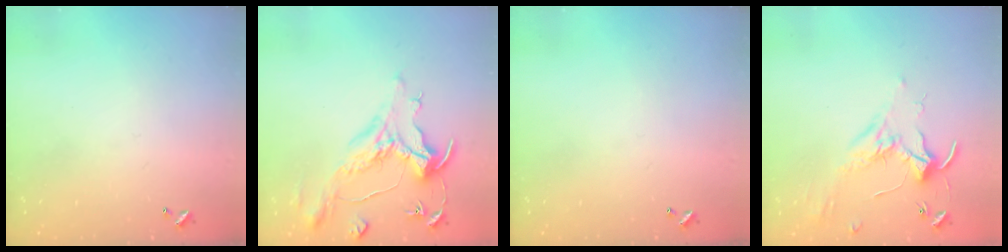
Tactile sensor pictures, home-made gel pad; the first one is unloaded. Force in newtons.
{"total": 1.5, "press": 0.8, "slide": 1.2}
{"total": 0.0}
{"total": 1.7, "press": 1.6, "slide": 0.4}